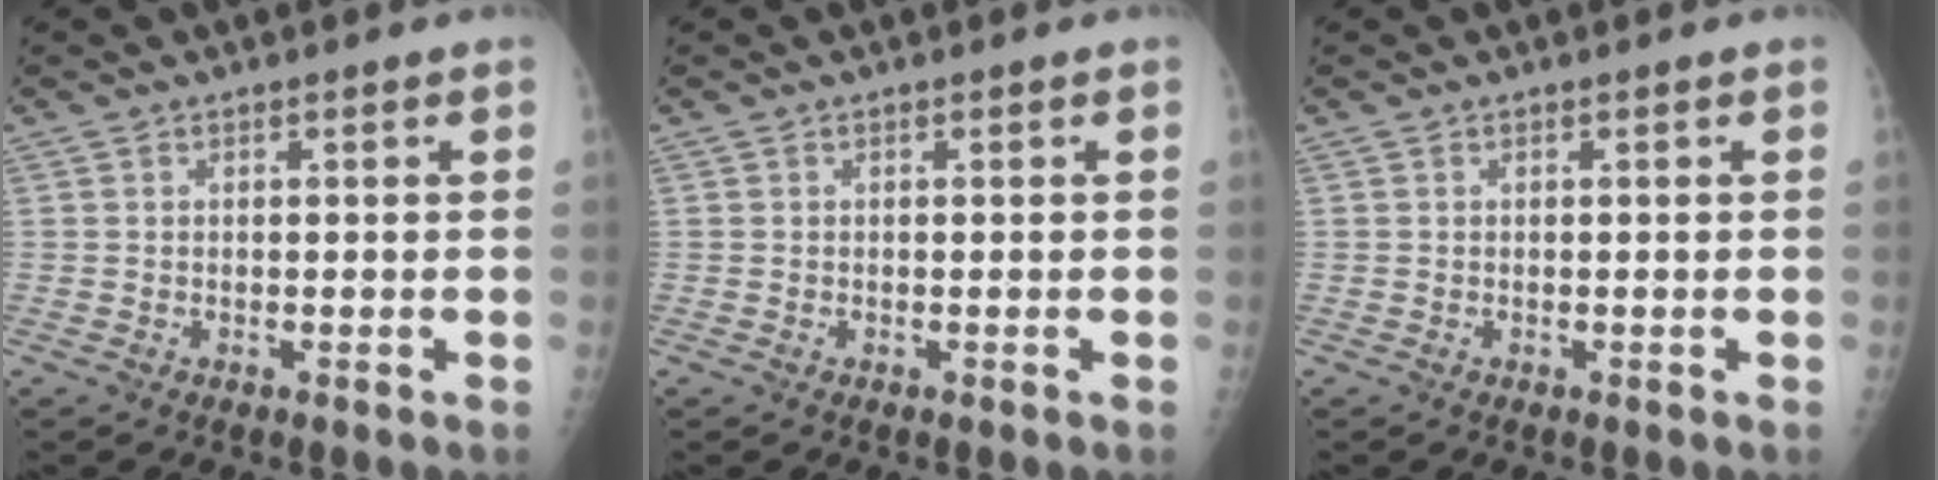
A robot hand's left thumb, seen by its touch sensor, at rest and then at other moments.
{"total": 0.0}
{"total": 0.0}